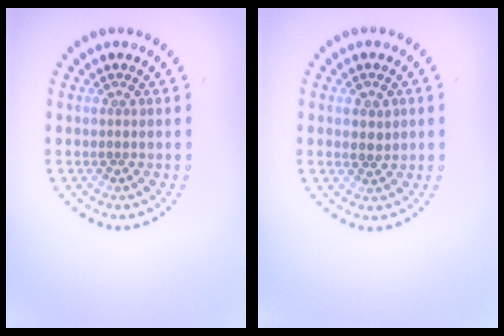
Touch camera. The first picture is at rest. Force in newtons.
{"total": 1.2, "press": 1.2, "slide": 0.2}